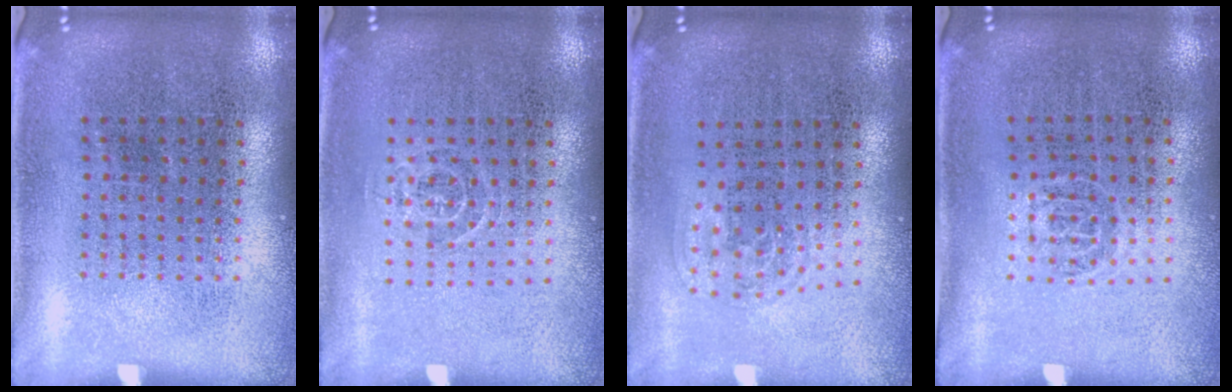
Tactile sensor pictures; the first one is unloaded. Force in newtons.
{"total": 0.8, "press": 0.5, "slide": 0.6}
{"total": 0.9, "press": 0.7, "slide": 0.6}
{"total": 0.6, "press": 0.4, "slide": 0.4}